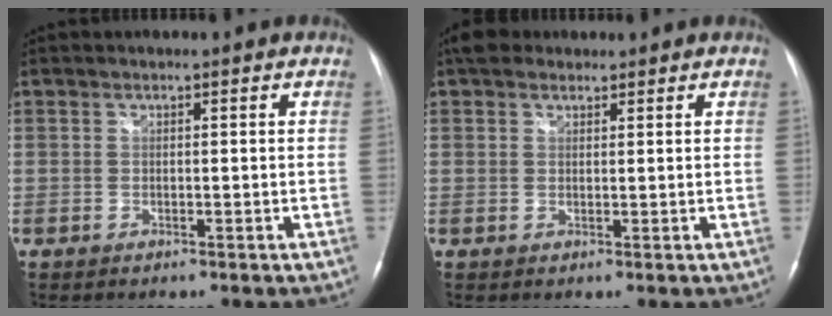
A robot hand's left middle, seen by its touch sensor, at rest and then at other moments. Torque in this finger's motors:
{"motor_torque": [0.39, -0.30, -0.08, 0.00]}